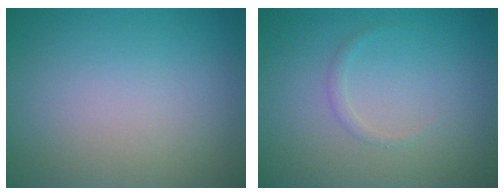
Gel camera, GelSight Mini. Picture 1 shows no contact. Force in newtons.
{"total": 0.8, "press": 0.8, "slide": 0.0}